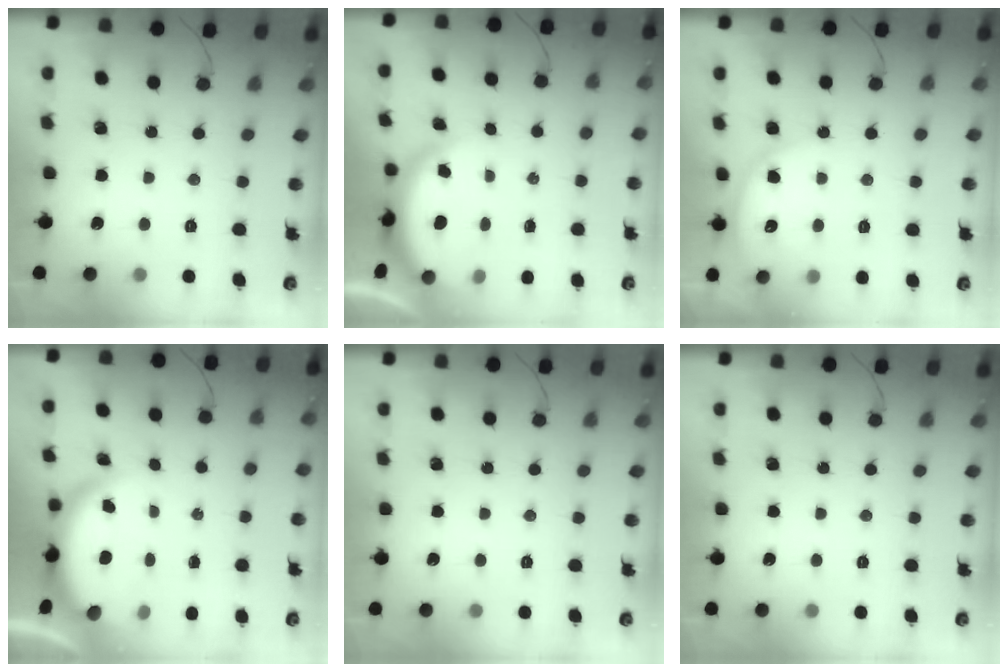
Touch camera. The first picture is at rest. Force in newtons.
{"total": 4.3, "press": 4.3, "slide": 0.3}
{"total": 5.9, "press": 5.9, "slide": 0.4}
{"total": 3.8, "press": 3.8, "slide": 0.1}
{"total": 0.0}
{"total": 0.0}